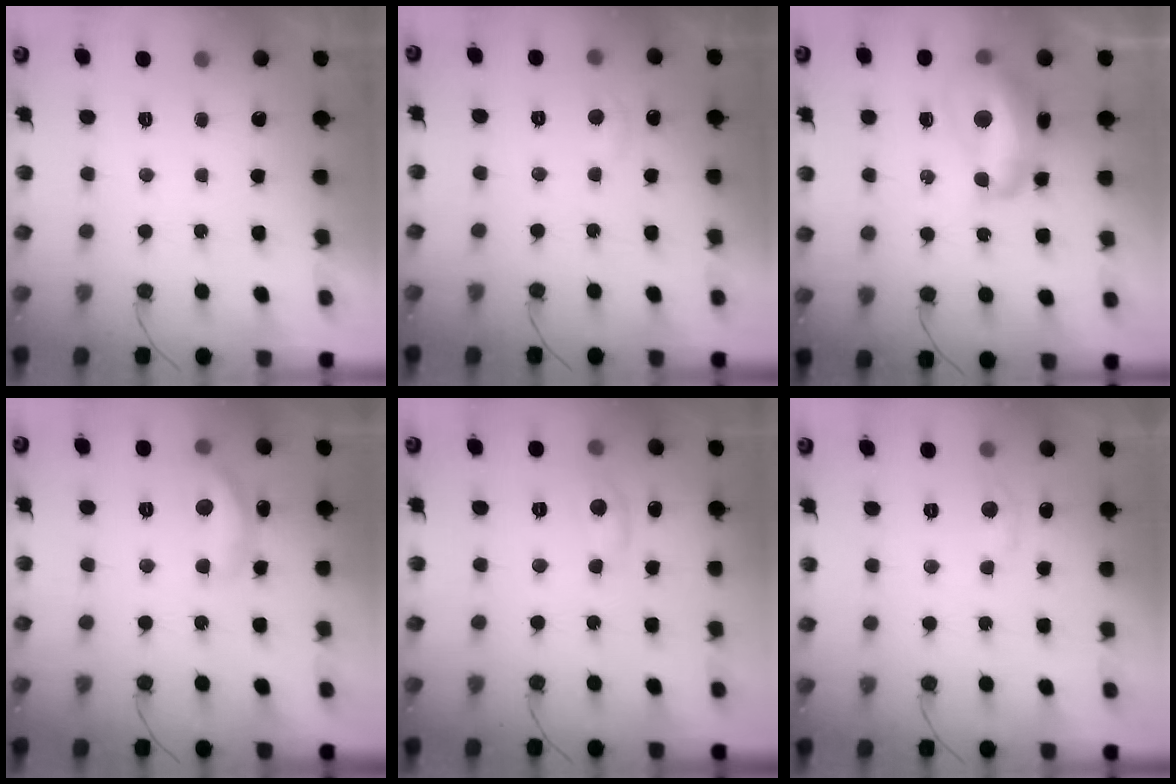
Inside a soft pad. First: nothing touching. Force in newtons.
{"total": 5.8, "press": 5.8, "slide": 0.7}
{"total": 13.7, "press": 13.6, "slide": 1.2}
{"total": 12.1, "press": 12.0, "slide": 0.5}
{"total": 5.5, "press": 5.5, "slide": 0.4}
{"total": 5.3, "press": 5.2, "slide": 0.9}